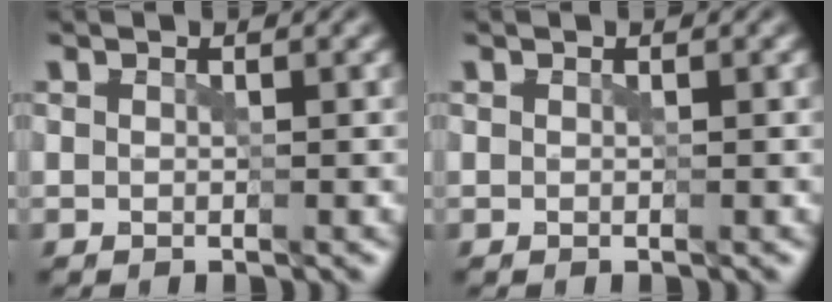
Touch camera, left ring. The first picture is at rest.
{"total": 0.0}